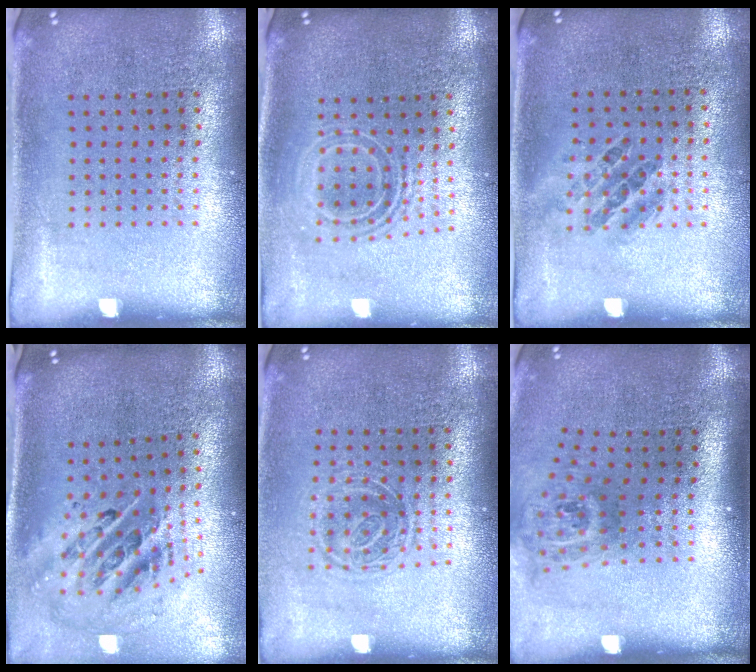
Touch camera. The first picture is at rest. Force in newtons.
{"total": 1.6, "press": 1.3, "slide": 1.0}
{"total": 0.9, "press": 0.7, "slide": 0.5}
{"total": 1.9, "press": 1.4, "slide": 1.3}
{"total": 1.2, "press": 1.0, "slide": 0.7}
{"total": 1.9, "press": 1.3, "slide": 1.4}